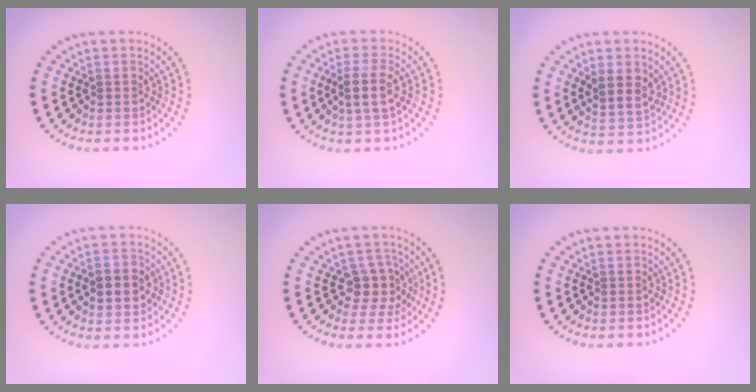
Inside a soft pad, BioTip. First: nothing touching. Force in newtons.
{"total": 2.4, "press": 2.1, "slide": 1.2}
{"total": 2.6, "press": 2.3, "slide": 1.2}
{"total": 2.8, "press": 2.8, "slide": 0.2}
{"total": 2.7, "press": 2.3, "slide": 1.5}
{"total": 0.0}